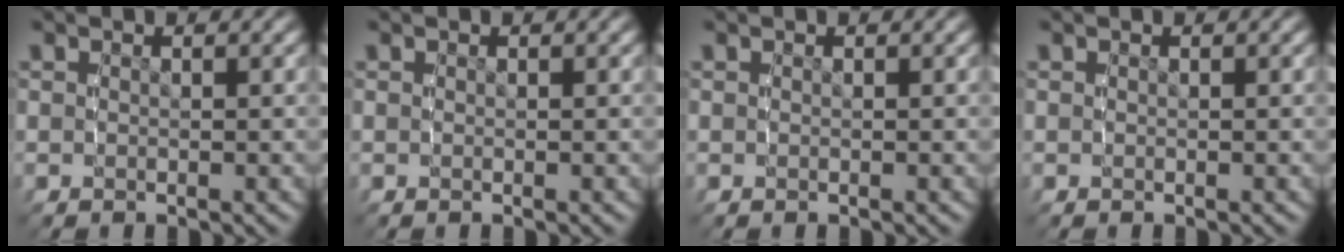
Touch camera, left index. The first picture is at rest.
{"total": 0.0}
{"total": 0.0}
{"total": 0.0}